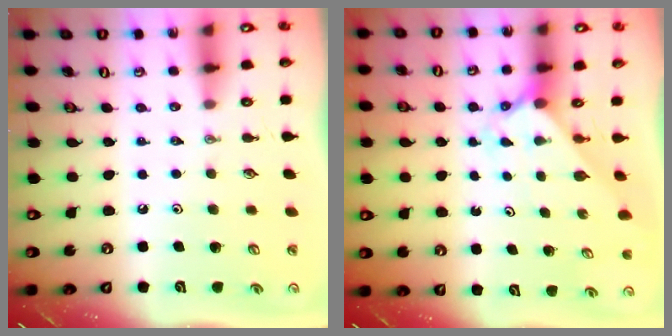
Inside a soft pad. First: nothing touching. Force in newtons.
{"total": 2.0, "press": 2.0, "slide": 0.2}